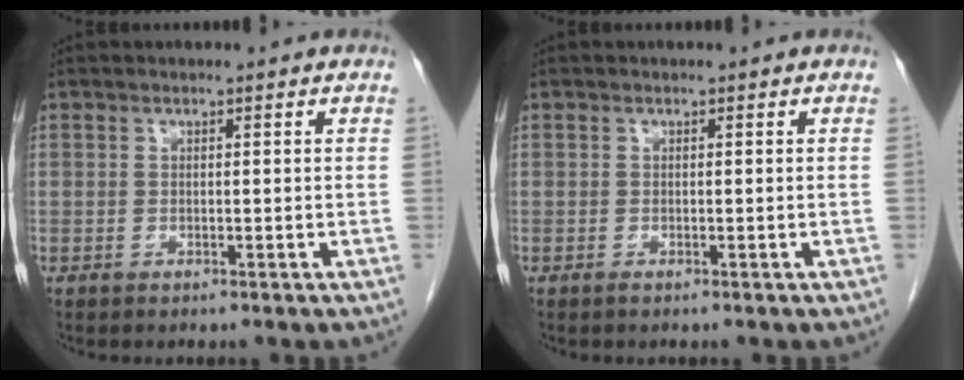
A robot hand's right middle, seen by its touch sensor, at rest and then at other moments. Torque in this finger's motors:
{"motor_torque": [0.38, 0.01, 0.03, 0.00]}